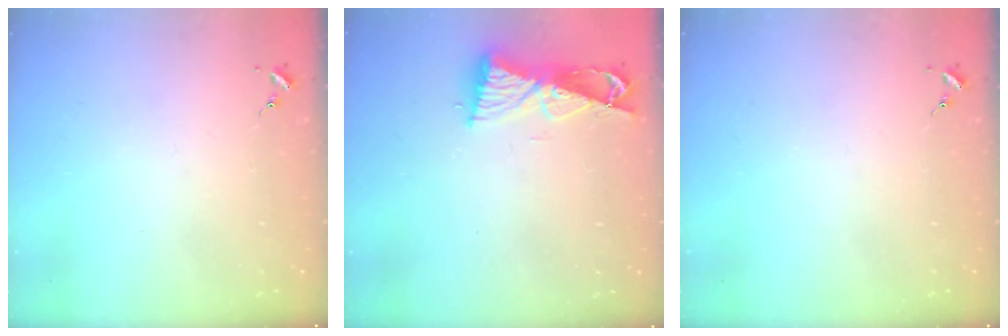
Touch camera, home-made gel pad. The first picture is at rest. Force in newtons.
{"total": 8.7, "press": 8.7, "slide": 1.0}
{"total": 0.0}